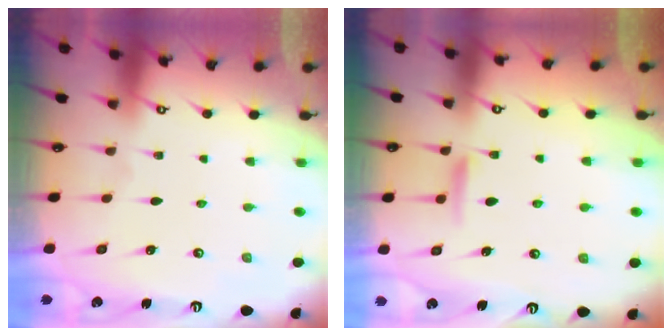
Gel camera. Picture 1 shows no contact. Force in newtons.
{"total": 7.2, "press": 7.1, "slide": 0.8}